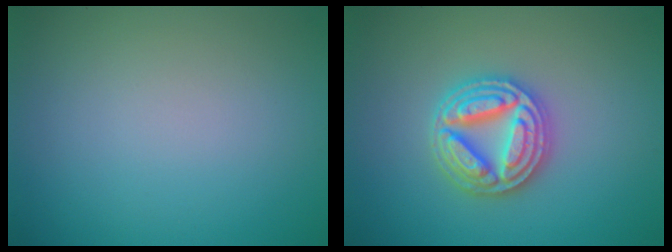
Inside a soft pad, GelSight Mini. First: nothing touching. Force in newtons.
{"total": 4.9, "press": 4.8, "slide": 0.8}